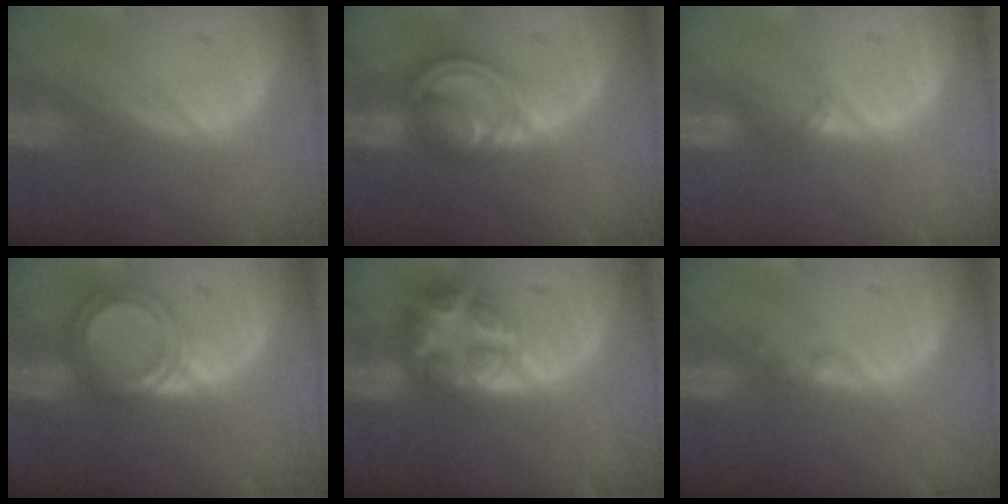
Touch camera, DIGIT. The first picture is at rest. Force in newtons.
{"total": 8.1, "press": 6.9, "slide": 4.3}
{"total": 1.9, "press": 1.5, "slide": 1.2}
{"total": 5.3, "press": 5.3, "slide": 0.2}
{"total": 7.9, "press": 6.9, "slide": 3.9}
{"total": 0.6, "press": 0.6, "slide": 0.2}